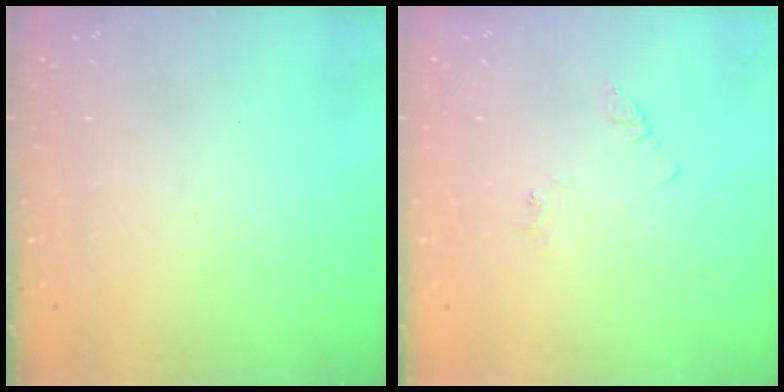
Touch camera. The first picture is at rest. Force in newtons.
{"total": 3.0, "press": 3.0, "slide": 0.4}